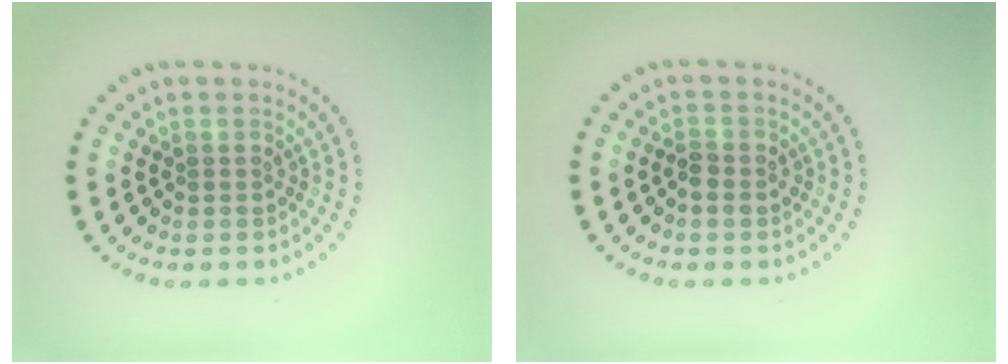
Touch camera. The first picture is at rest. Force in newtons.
{"total": 1.2, "press": 1.1, "slide": 0.4}